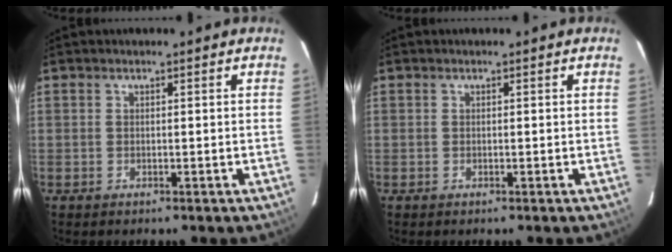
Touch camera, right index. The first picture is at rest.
{"total": 0.0}